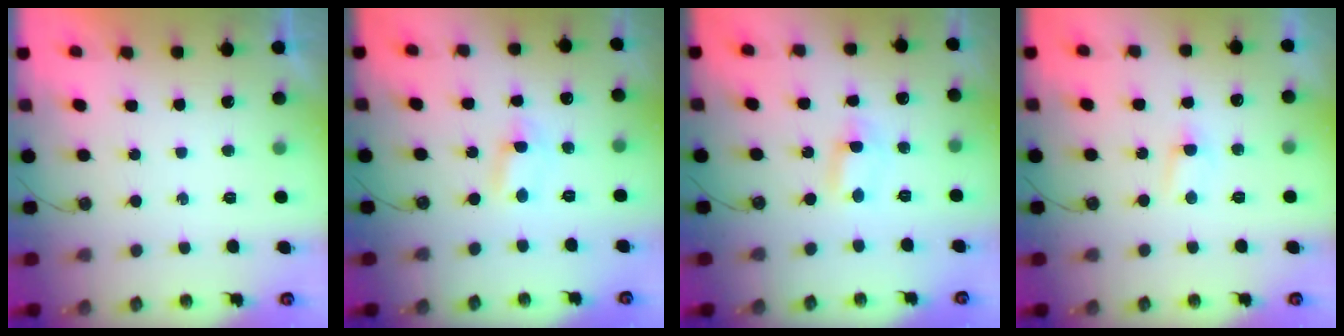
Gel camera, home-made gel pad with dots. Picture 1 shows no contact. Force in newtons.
{"total": 1.6, "press": 1.5, "slide": 0.2}
{"total": 1.6, "press": 1.1, "slide": 1.1}
{"total": 2.6, "press": 2.6, "slide": 0.3}